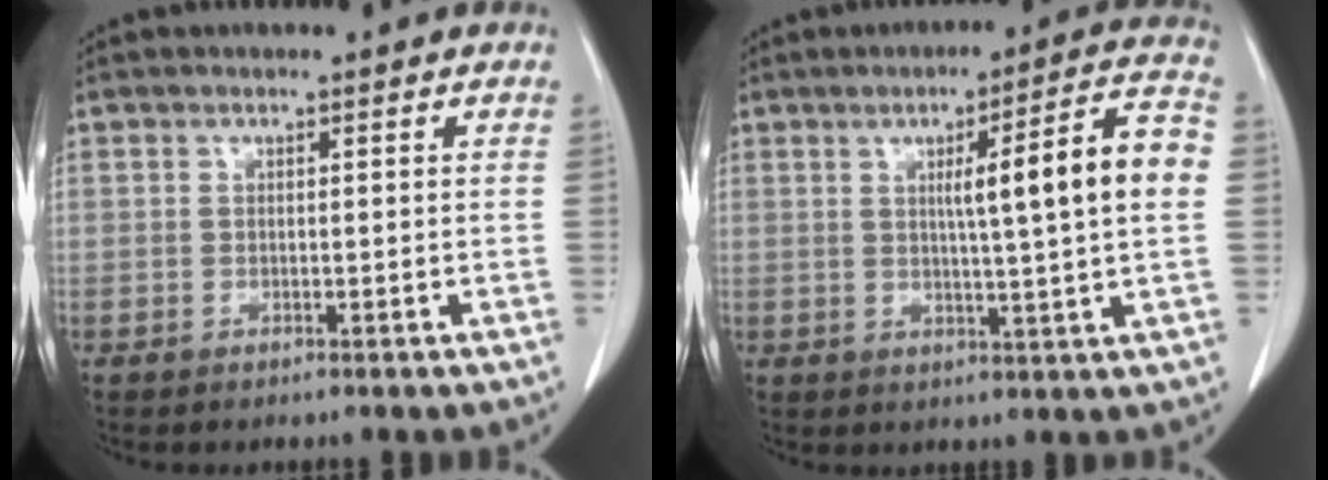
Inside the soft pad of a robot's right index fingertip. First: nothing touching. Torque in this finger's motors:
{"motor_torque": [0.45, 0.23, 0.37, 0.07]}